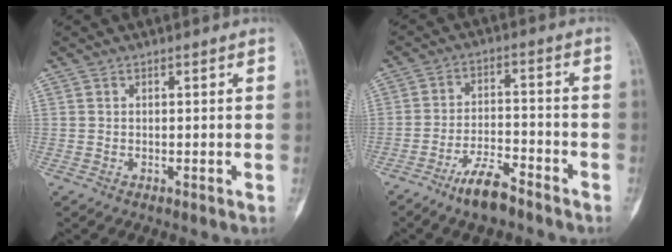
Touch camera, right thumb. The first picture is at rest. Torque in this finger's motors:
{"motor_torque": [0.64, 0.13, 0.32, -0.44, 0.11]}